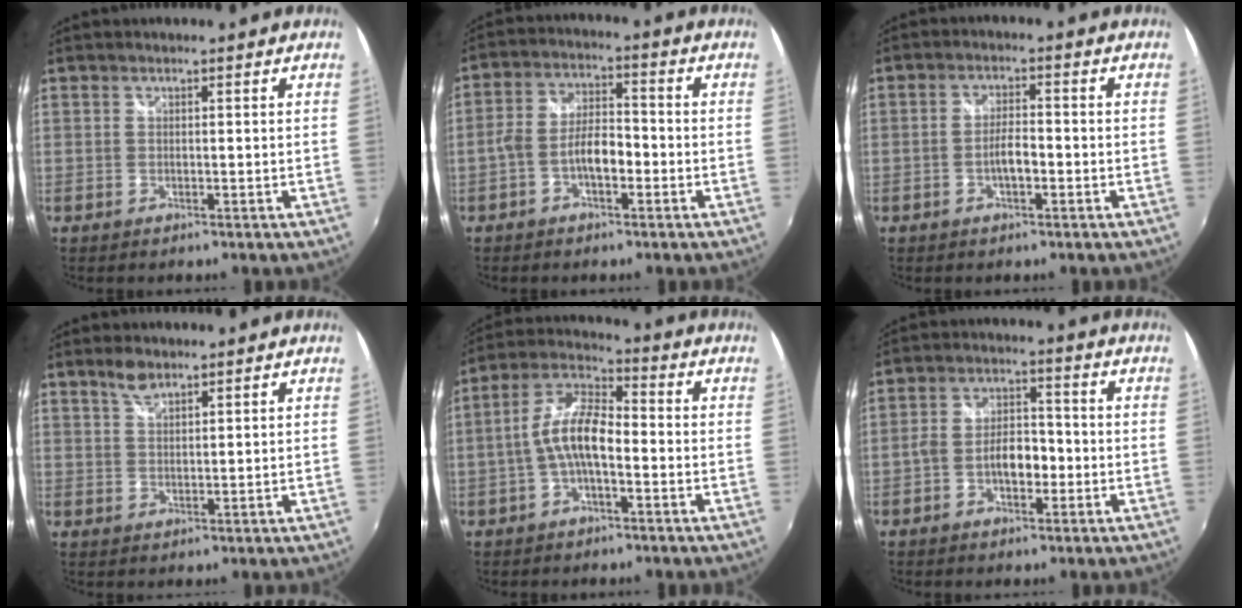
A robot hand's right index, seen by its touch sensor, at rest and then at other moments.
{"total": 6.4, "force": [-2.5, 2.8, 5.1], "torque": [-0.106, 0.015, -0.044]}
{"total": 3.6, "force": [-1.5, 1.2, 3.1], "torque": [-0.063, 0.004, -0.025]}
{"total": 3.1, "force": [2.4, 1.1, 1.6], "torque": [-0.028, 0.004, 0.045]}
{"total": 9.1, "force": [-2.2, 3.3, 8.2], "torque": [-0.179, 0.019, -0.045]}
{"total": 6.6, "force": [-2.4, 3.5, 5.0], "torque": [-0.098, 0.014, -0.038]}